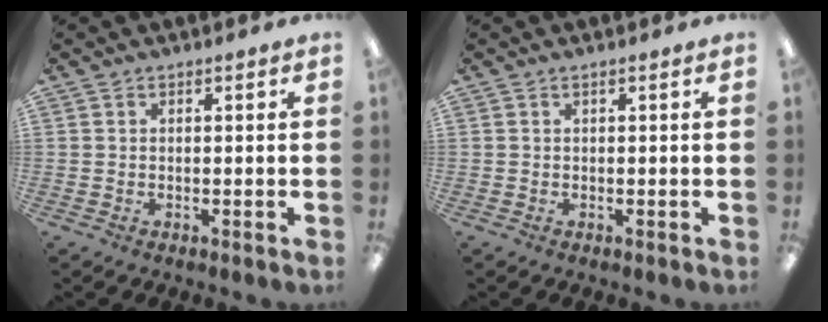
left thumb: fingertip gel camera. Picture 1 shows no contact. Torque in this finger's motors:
{"motor_torque": [-0.24, -0.13, -0.20, -0.22, -0.01]}